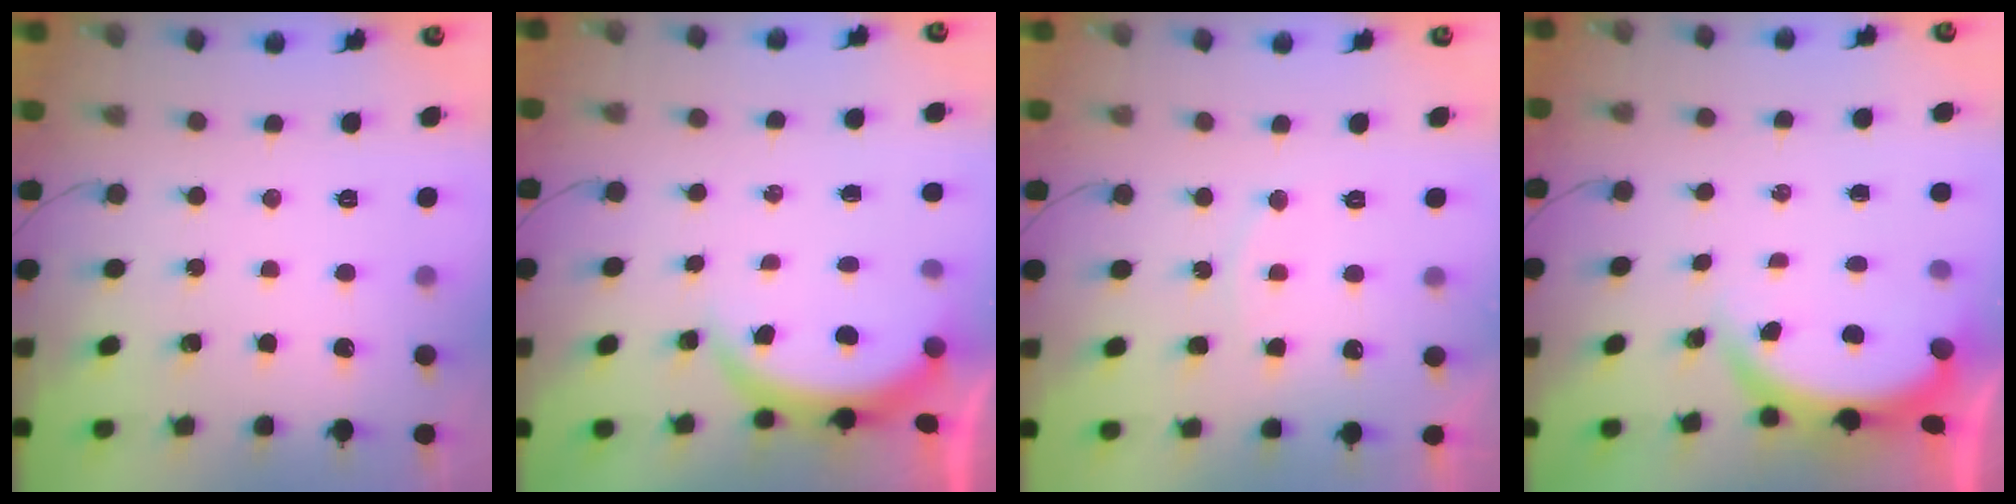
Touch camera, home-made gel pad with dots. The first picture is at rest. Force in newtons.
{"total": 3.8, "press": 3.8, "slide": 0.2}
{"total": 6.8, "press": 6.8, "slide": 0.6}
{"total": 3.8, "press": 3.8, "slide": 0.1}